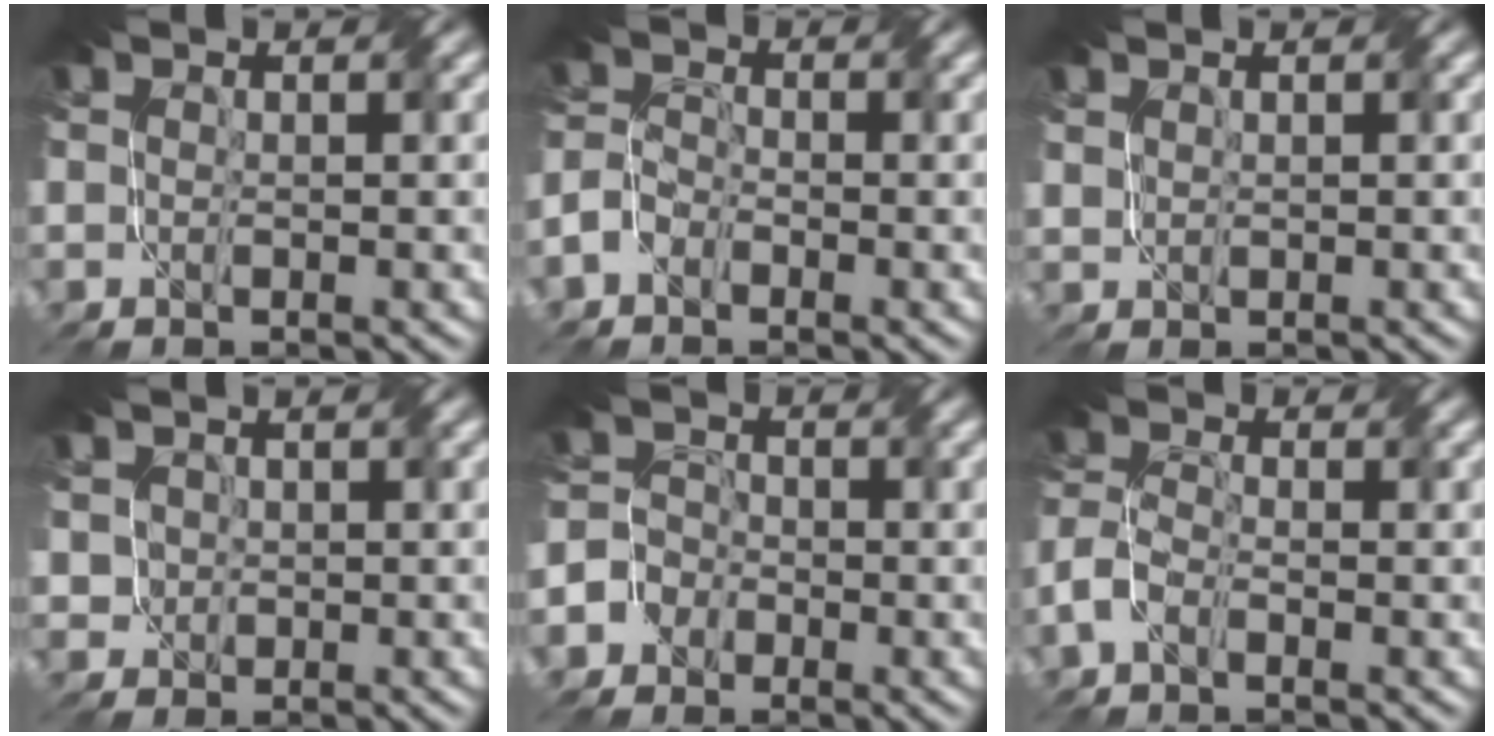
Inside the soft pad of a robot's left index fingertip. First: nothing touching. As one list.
[{"total": 2.2, "force": [-1.8, 1.0, 0.6], "torque": [-0.021, 0.005, -0.041]}, {"total": 0.6, "force": [0.3, 0.5, 0.1], "torque": [-0.016, 0.000, 0.013]}, {"total": 1.8, "force": [0.2, 1.8, 0.2], "torque": [-0.009, 0.008, 0.012]}, {"total": 3.7, "force": [-2.3, 2.9, 0.1], "torque": [0.014, 0.008, -0.053]}, {"total": 2.5, "force": [-1.8, 1.0, 1.5], "torque": [-0.040, 0.007, -0.043]}]